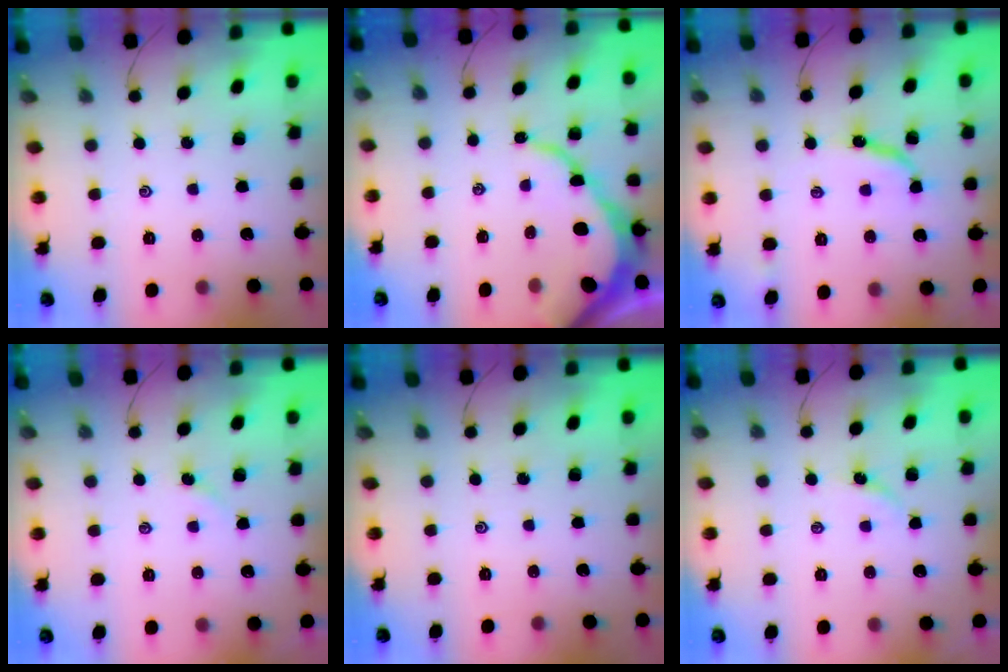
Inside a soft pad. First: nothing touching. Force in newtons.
{"total": 10.2, "press": 10.1, "slide": 1.1}
{"total": 8.3, "press": 8.3, "slide": 0.3}
{"total": 2.1, "press": 2.1, "slide": 0.4}
{"total": 0.0}
{"total": 2.5, "press": 2.4, "slide": 0.6}